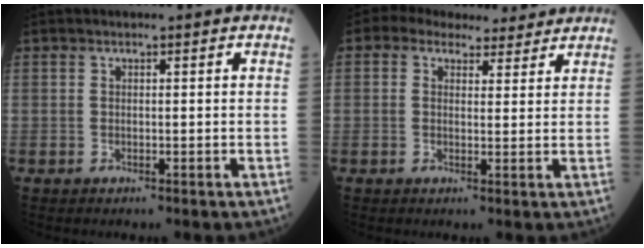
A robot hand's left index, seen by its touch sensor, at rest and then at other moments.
{"total": 8.1, "force": [6.8, 3.7, 2.4], "torque": [-0.031, 0.028, 0.087]}